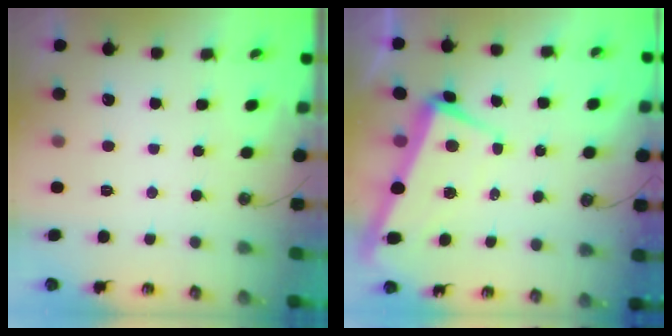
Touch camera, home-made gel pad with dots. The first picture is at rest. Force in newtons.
{"total": 1.6, "press": 1.3, "slide": 0.9}